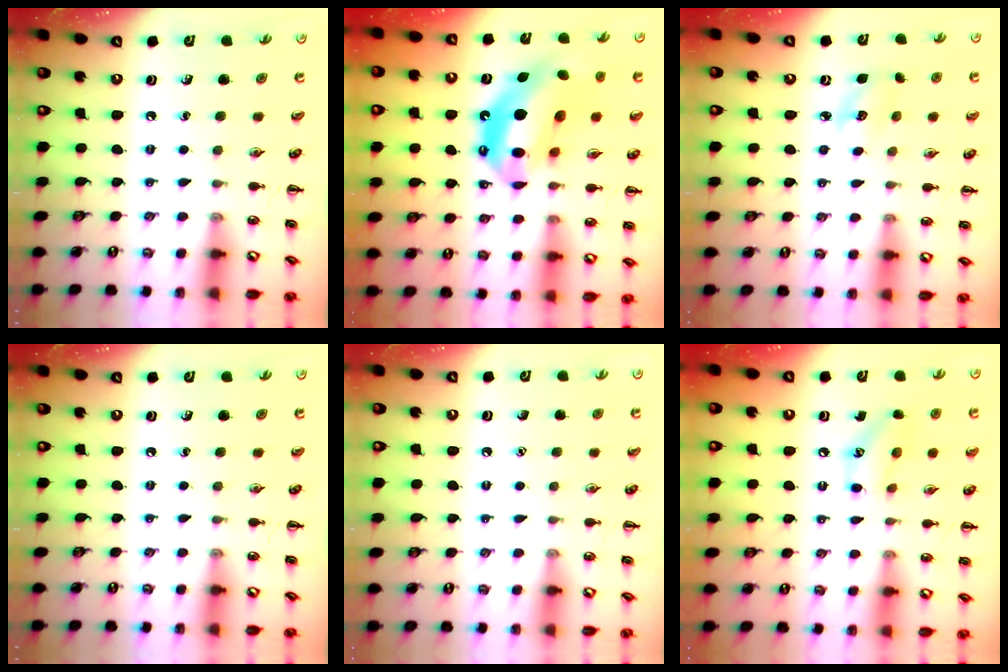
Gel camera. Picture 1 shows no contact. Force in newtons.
{"total": 17.5, "press": 16.8, "slide": 4.9}
{"total": 4.1, "press": 4.0, "slide": 0.9}
{"total": 0.0}
{"total": 1.4, "press": 1.4, "slide": 0.1}
{"total": 10.3, "press": 10.1, "slide": 1.7}